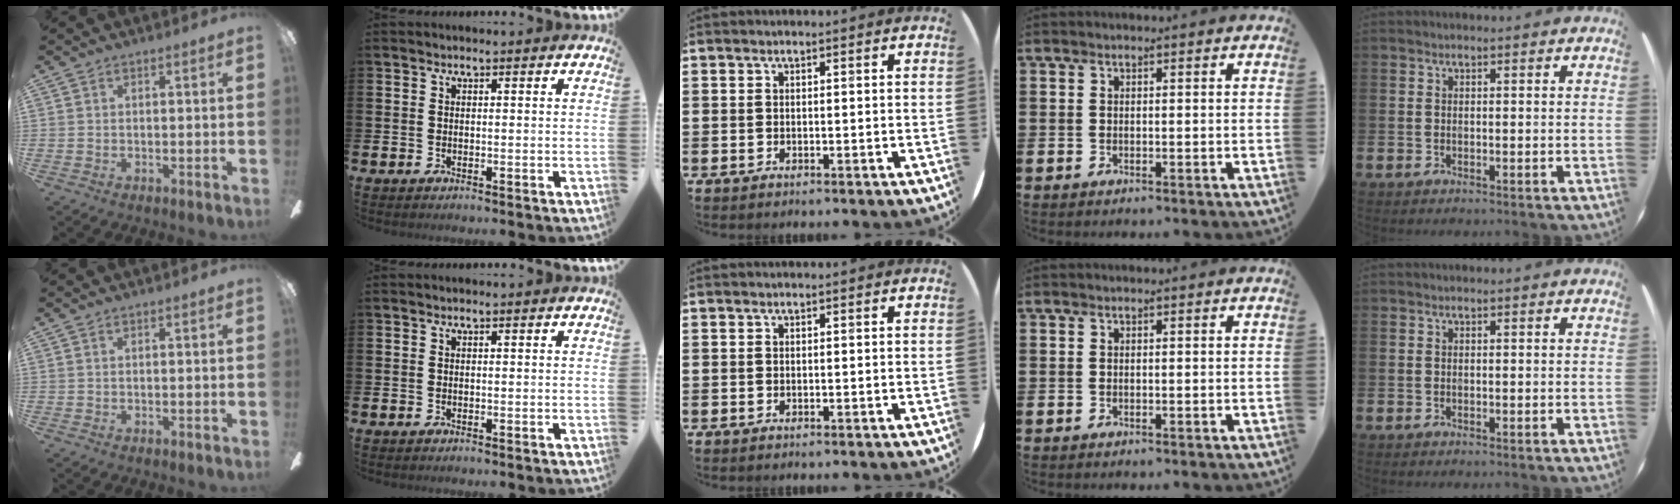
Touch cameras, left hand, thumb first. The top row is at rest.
{}